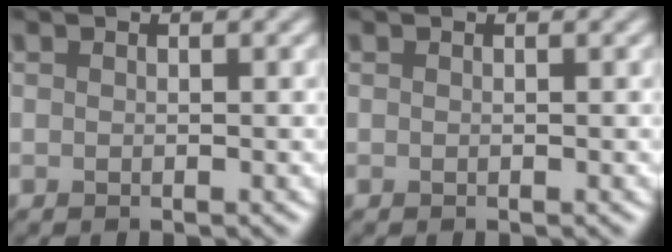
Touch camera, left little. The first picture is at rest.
{"total": 0.0}